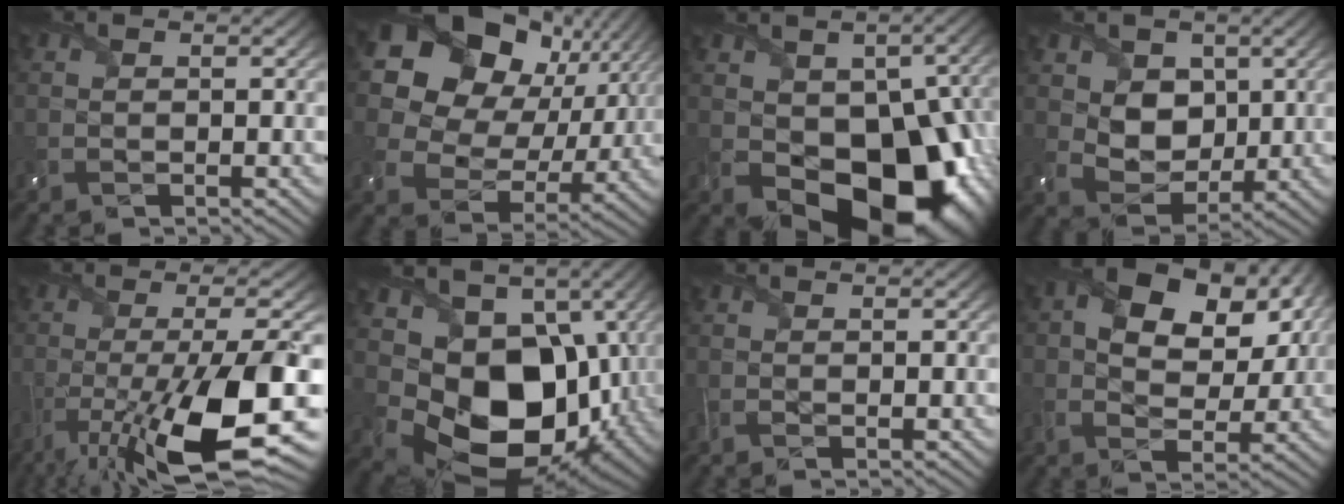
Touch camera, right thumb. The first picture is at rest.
{"total": 19.9, "force": [8.3, 14.7, 10.6], "torque": [-0.257, 0.057, 0.166]}
{"total": 16.9, "force": [-3.4, 11.4, 12.1], "torque": [-0.161, -0.050, -0.022]}
{"total": 6.8, "force": [2.0, 5.4, 3.6], "torque": [-0.095, -0.017, 0.032]}
{"total": 16.6, "force": [-7.3, 3.8, 14.4], "torque": [-0.225, -0.006, -0.118]}
{"total": 16.8, "force": [-0.5, 13.2, 10.4], "torque": [-0.180, -0.049, 0.009]}
{"total": 0.5, "force": [0.0, 0.3, 0.5], "torque": [-0.012, -0.002, -0.001]}
{"total": 10.3, "force": [3.7, 6.9, 6.7], "torque": [-0.116, 0.010, 0.057]}